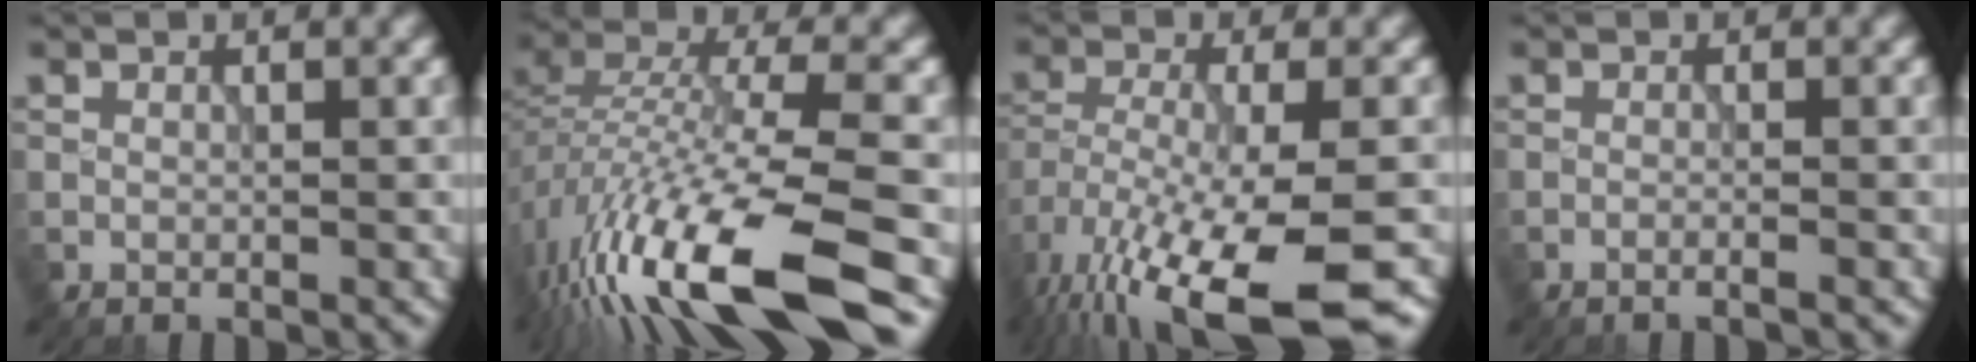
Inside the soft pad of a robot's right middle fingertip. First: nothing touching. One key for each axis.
{"total": 14.9, "fx": -8.3, "fy": 4.2, "fz": 11.6, "tx": -0.237, "ty": -0.003, "tz": -0.152}
{"total": 13.6, "fx": -8.4, "fy": 3.6, "fz": 10.0, "tx": -0.219, "ty": -0.042, "tz": -0.122}
{"total": 1.3, "fx": -0.5, "fy": 0.3, "fz": 1.1, "tx": -0.009, "ty": -0.002, "tz": -0.024}